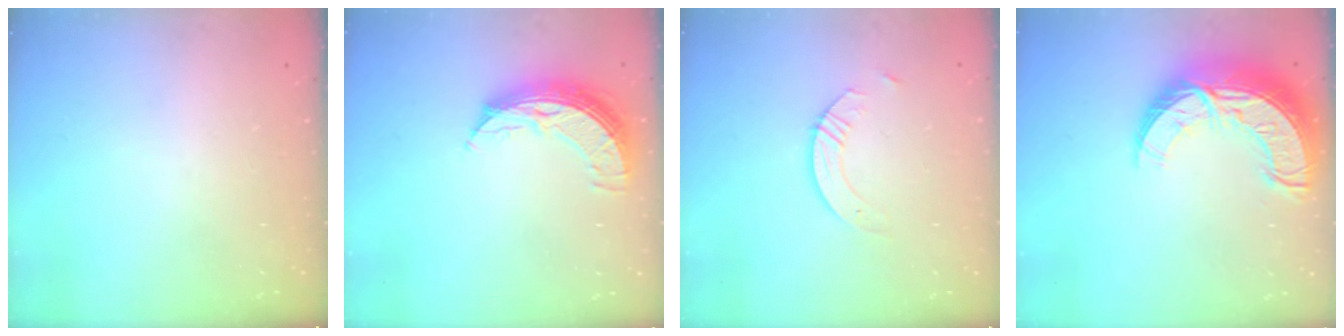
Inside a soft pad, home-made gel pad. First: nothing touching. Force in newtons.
{"total": 9.4, "press": 9.4, "slide": 0.9}
{"total": 4.7, "press": 4.7, "slide": 0.5}
{"total": 17.2, "press": 17.1, "slide": 1.4}